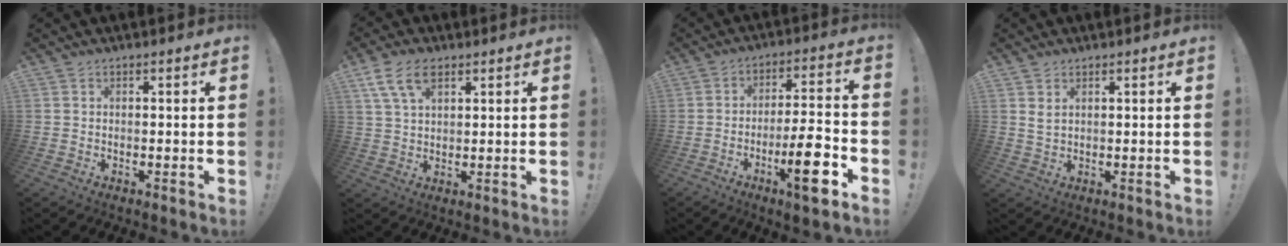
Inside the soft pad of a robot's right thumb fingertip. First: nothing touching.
{"total": 9.0, "force": [4.6, 4.8, 6.0], "torque": [-0.113, 0.000, 0.090]}
{"total": 13.5, "force": [-6.1, 2.5, 11.8], "torque": [-0.170, 0.021, -0.098]}
{"total": 2.5, "force": [1.3, 1.0, 1.9], "torque": [-0.037, 0.000, 0.024]}